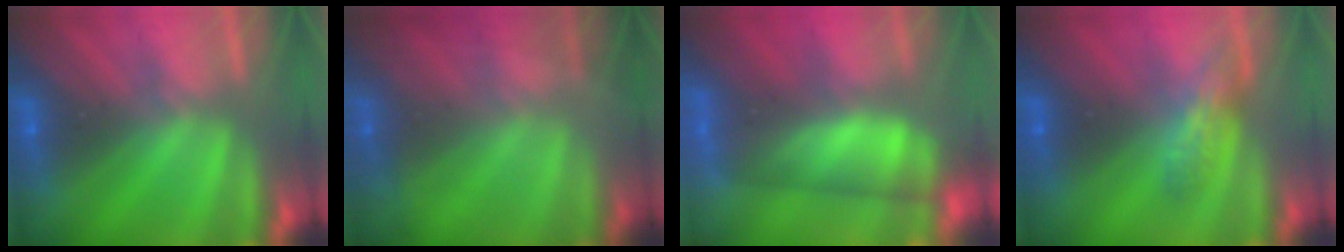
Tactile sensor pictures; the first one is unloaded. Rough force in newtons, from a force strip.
{"total": 7.2}
{"total": 4.2}
{"total": 2.5}